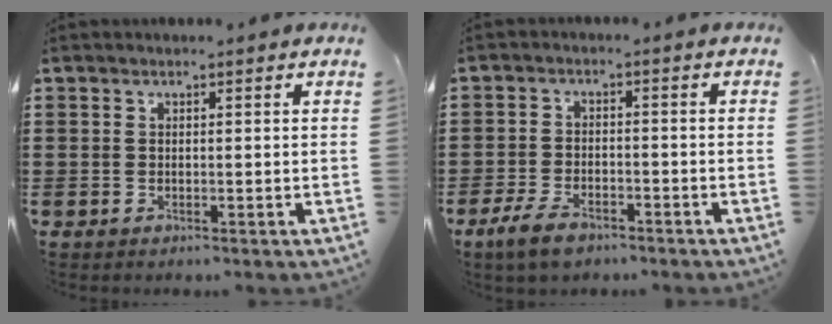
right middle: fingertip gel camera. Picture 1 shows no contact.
{"total": 4.6, "force": [-3.3, 2.0, 2.5], "torque": [-0.056, 0.006, -0.064]}